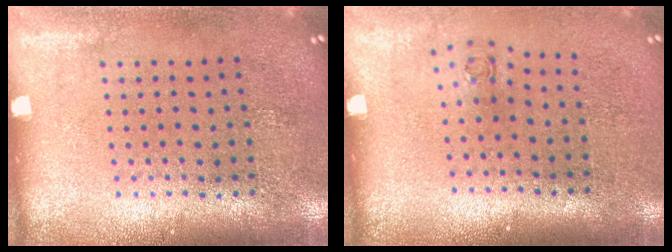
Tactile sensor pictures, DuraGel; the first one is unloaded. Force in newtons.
{"total": 0.7, "press": 0.3, "slide": 0.7}